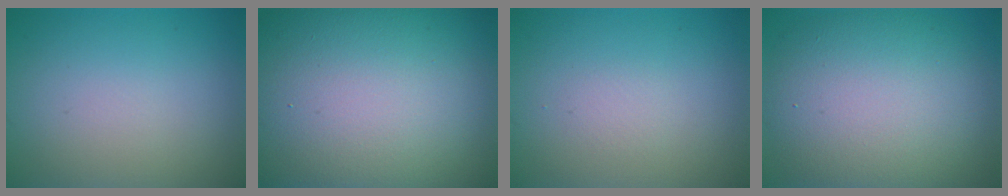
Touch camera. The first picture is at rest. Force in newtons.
{"total": 24.8, "press": 24.8, "slide": 1.0}
{"total": 0.7, "press": 0.7, "slide": 0.0}
{"total": 11.7, "press": 11.7, "slide": 0.6}